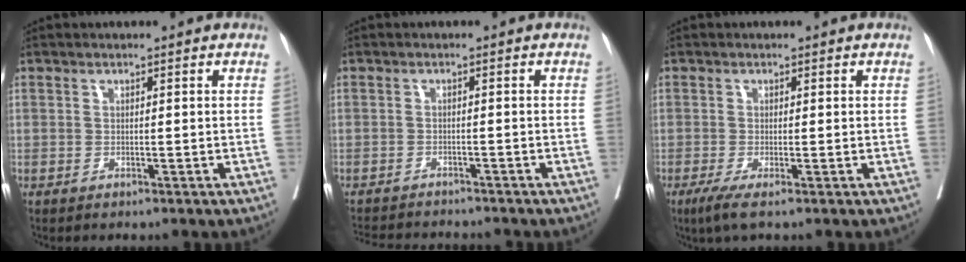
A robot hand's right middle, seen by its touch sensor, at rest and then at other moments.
{"total": 9.1, "force": [-8.6, 1.0, 2.6], "torque": [-0.040, -0.004, -0.122]}
{"total": 2.7, "force": [-1.5, -0.1, 2.3], "torque": [-0.044, -0.012, -0.030]}